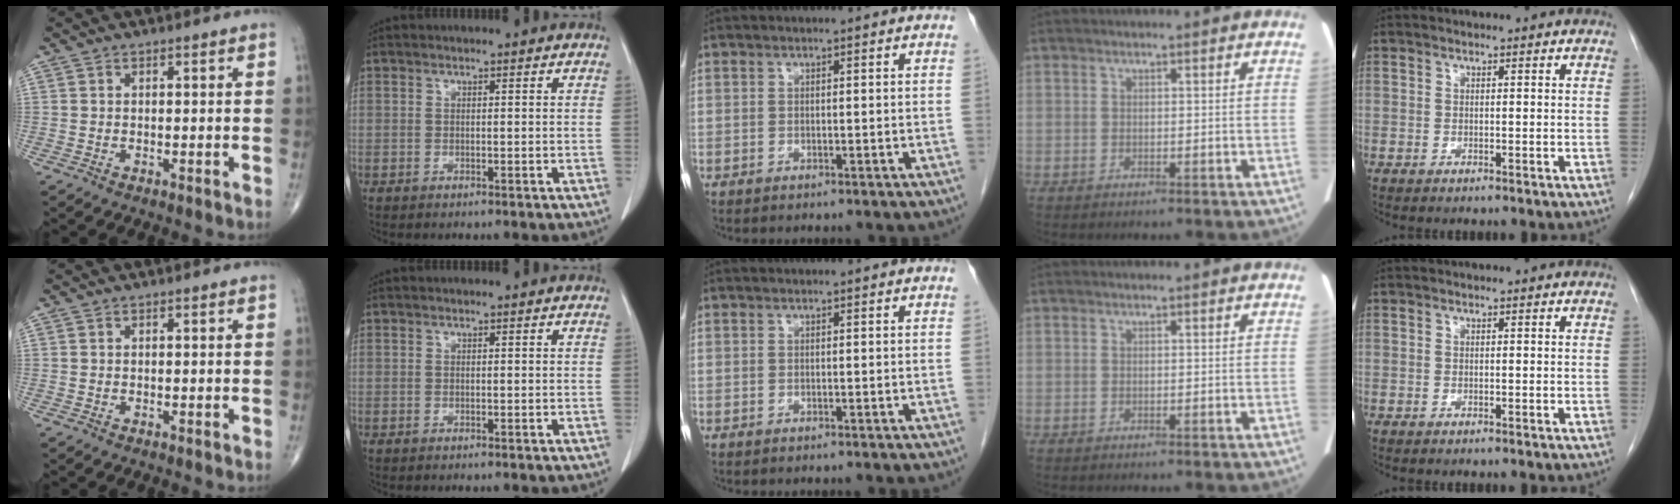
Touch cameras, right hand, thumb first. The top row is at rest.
{}